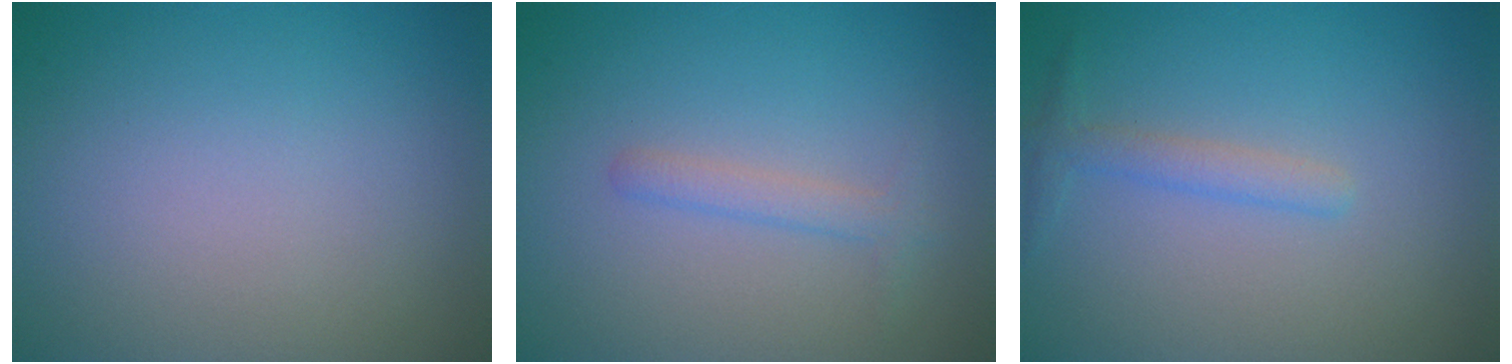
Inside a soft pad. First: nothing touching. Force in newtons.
{"total": 1.8, "press": 1.8, "slide": 0.2}
{"total": 1.6, "press": 1.6, "slide": 0.1}